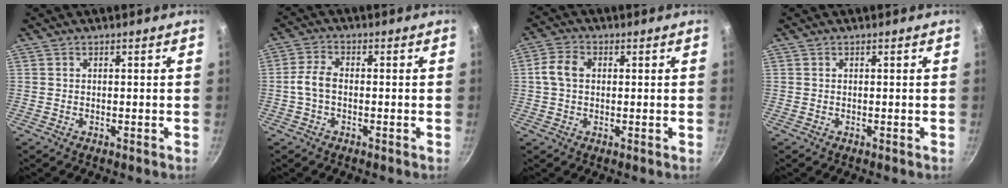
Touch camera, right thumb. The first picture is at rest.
{"total": 4.5, "force": [-0.7, 2.7, 3.5], "torque": [-0.074, 0.015, -0.019]}
{"total": 5.2, "force": [0.6, 3.7, 3.6], "torque": [-0.074, 0.014, 0.007]}
{"total": 0.0}